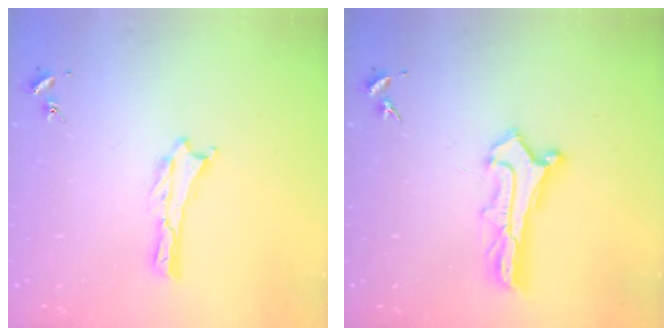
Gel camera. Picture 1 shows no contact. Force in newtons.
{"total": 2.6, "press": 2.6, "slide": 0.2}